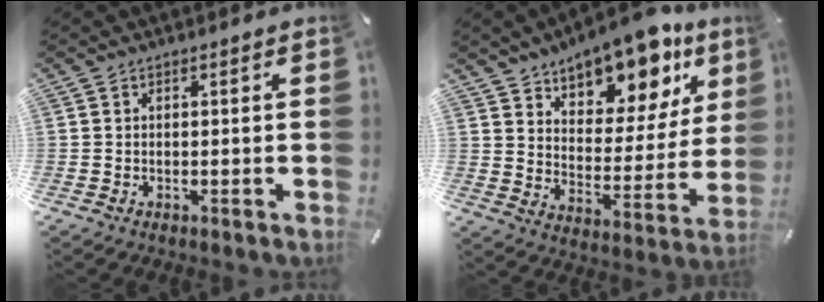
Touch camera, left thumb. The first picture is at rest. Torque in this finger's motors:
{"motor_torque": [0.84, 0.84, 2.08, -0.69, 0.18]}